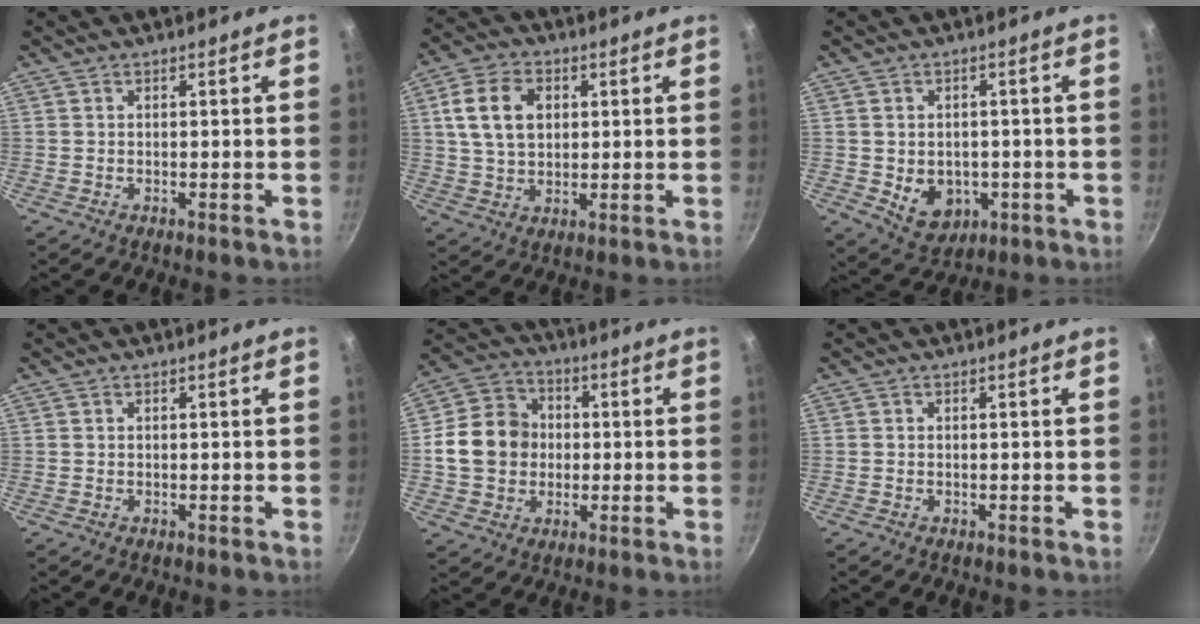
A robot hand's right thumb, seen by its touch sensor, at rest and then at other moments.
{"total": 10.7, "force": [2.5, 7.6, 7.1], "torque": [-0.116, 0.005, 0.041]}
{"total": 8.0, "force": [-1.6, 6.3, 4.8], "torque": [-0.048, -0.001, -0.008]}
{"total": 0.0}
{"total": 12.9, "force": [-0.1, 11.2, 6.5], "torque": [-0.089, 0.021, -0.013]}
{"total": 0.0}